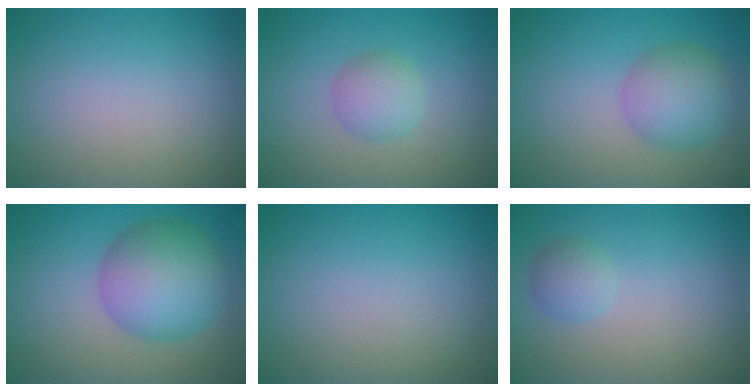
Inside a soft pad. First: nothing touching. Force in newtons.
{"total": 2.4, "press": 2.4, "slide": 0.1}
{"total": 4.5, "press": 4.5, "slide": 0.1}
{"total": 7.6, "press": 7.6, "slide": 0.1}
{"total": 0.0}
{"total": 1.7, "press": 1.7, "slide": 0.1}